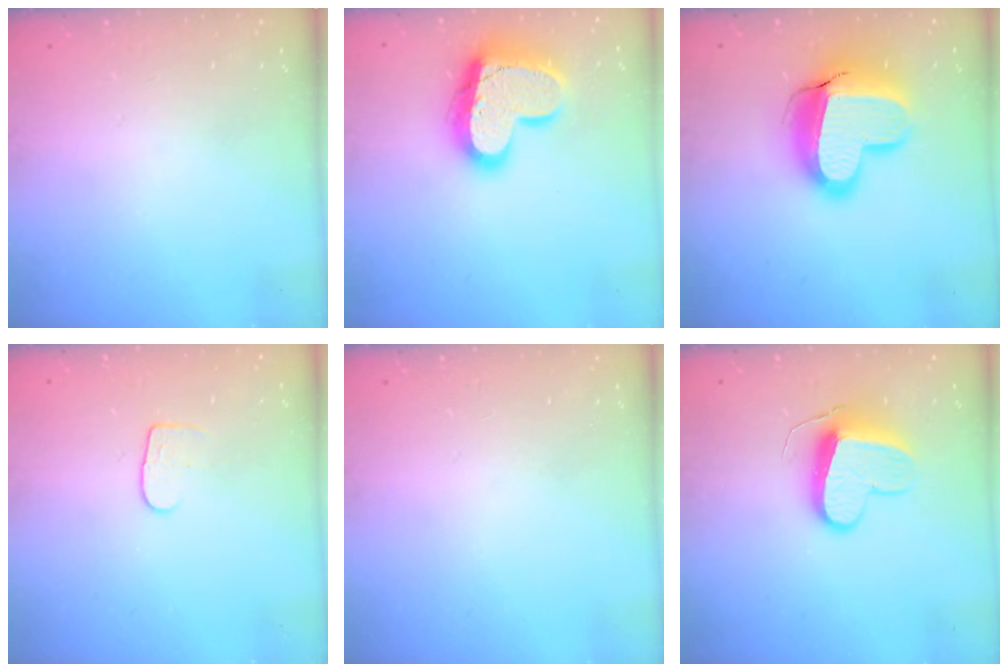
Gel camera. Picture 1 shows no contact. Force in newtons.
{"total": 19.1, "press": 19.0, "slide": 1.8}
{"total": 19.2, "press": 19.2, "slide": 1.5}
{"total": 4.3, "press": 4.3, "slide": 0.5}
{"total": 0.0}
{"total": 9.9, "press": 9.9, "slide": 0.0}